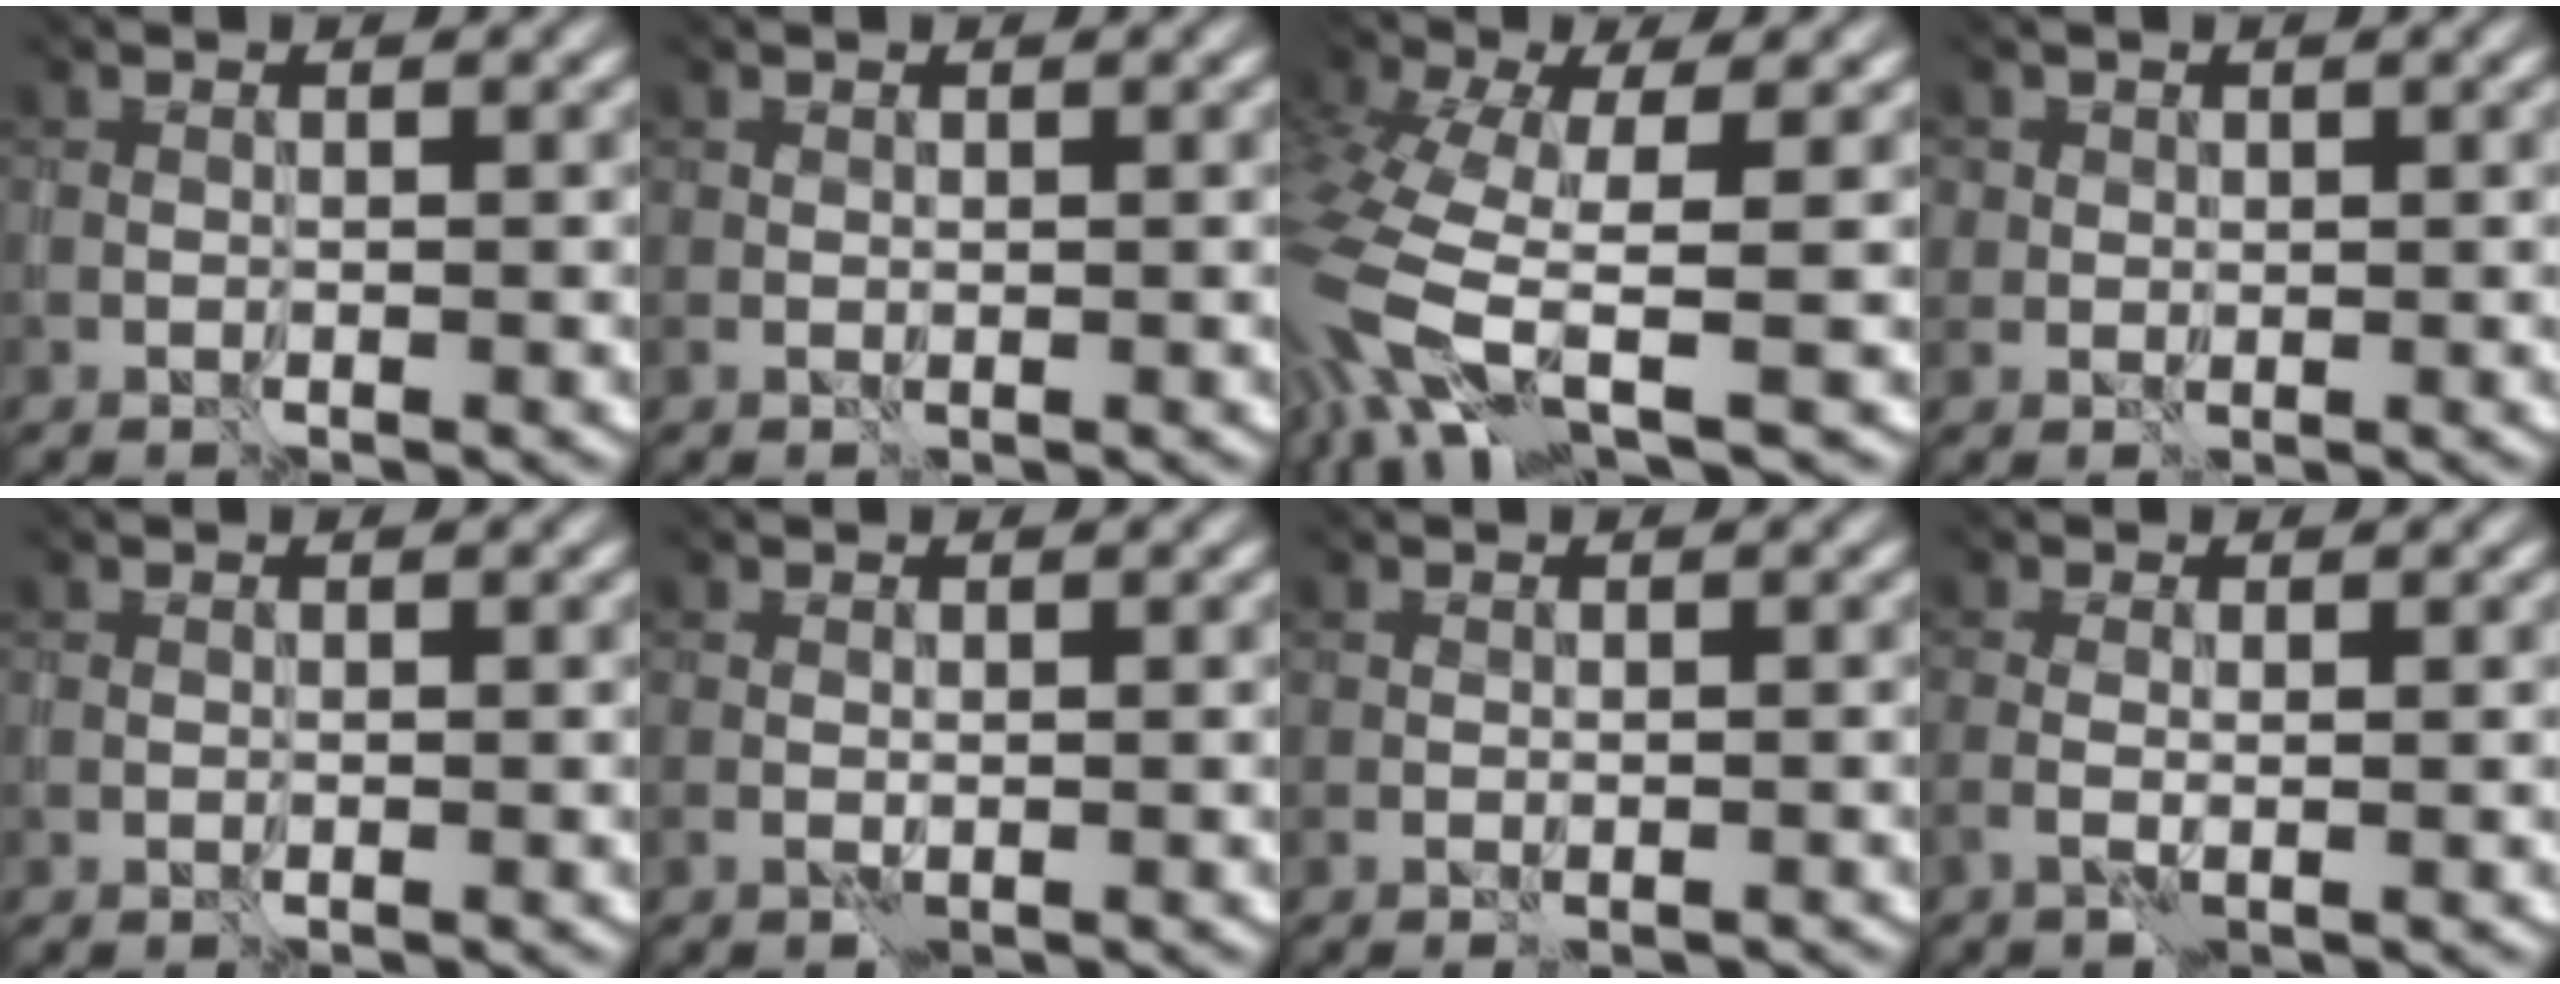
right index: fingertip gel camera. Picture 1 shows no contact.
{"total": 0.0}
{"total": 10.4, "force": [-3.4, 5.1, 8.5], "torque": [-0.230, -0.030, -0.052]}
{"total": 2.4, "force": [1.4, 1.9, 0.3], "torque": [0.007, 0.014, 0.001]}
{"total": 0.0}
{"total": 0.0}
{"total": 0.6, "force": [-0.5, 0.2, 0.2], "torque": [-0.003, -0.003, -0.004]}
{"total": 1.0, "force": [-0.4, 0.3, 0.9], "torque": [-0.032, -0.003, -0.010]}